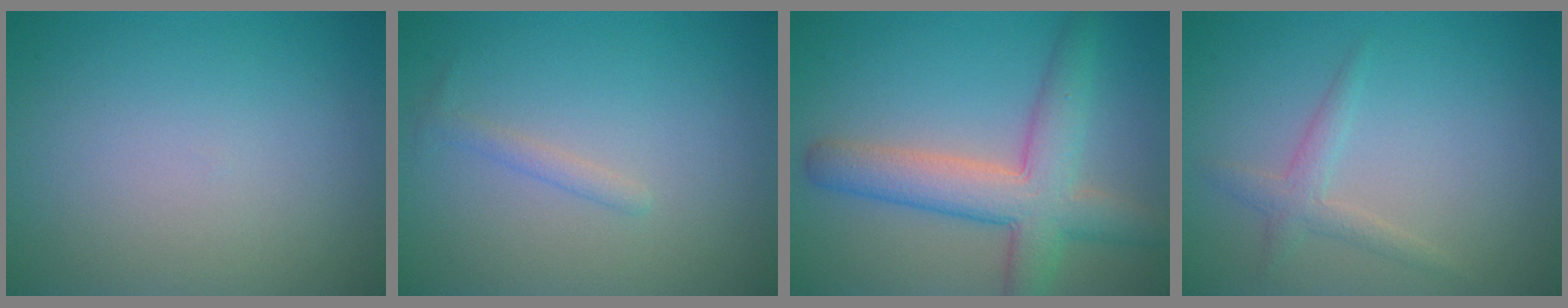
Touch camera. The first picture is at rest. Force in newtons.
{"total": 1.0, "press": 1.0, "slide": 0.0}
{"total": 6.6, "press": 6.6, "slide": 0.3}
{"total": 1.8, "press": 1.8, "slide": 0.1}